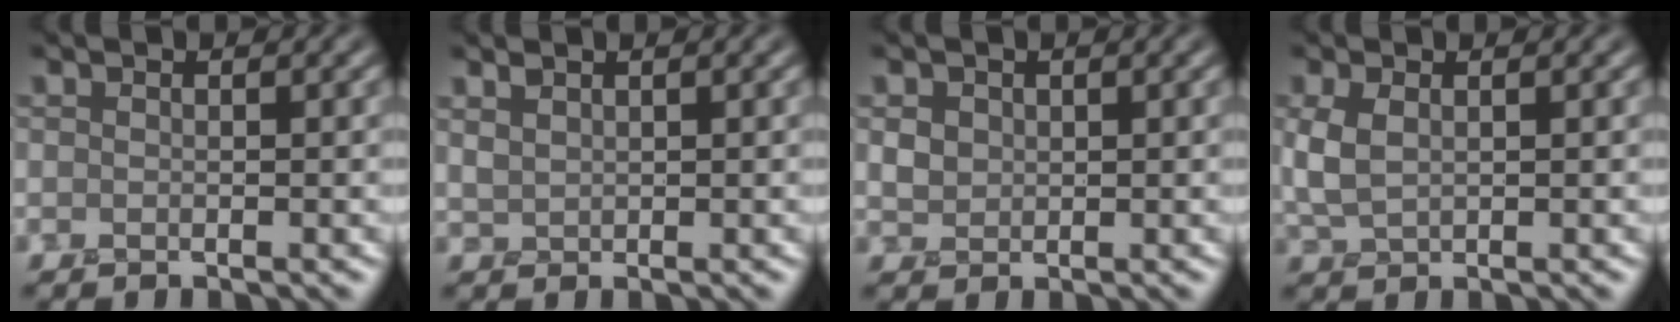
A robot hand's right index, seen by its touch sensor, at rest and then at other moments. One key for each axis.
{"total": 1.0, "fx": 0.8, "fy": 0.5, "fz": 0.4, "tx": -0.011, "ty": 0.003, "tz": 0.019}
{"total": 1.4, "fx": 0.4, "fy": 1.2, "fz": 0.5, "tx": -0.011, "ty": 0.000, "tz": 0.009}
{"total": 2.7, "fx": 0.6, "fy": 1.6, "fz": 2.1, "tx": -0.058, "ty": 0.006, "tz": 0.013}